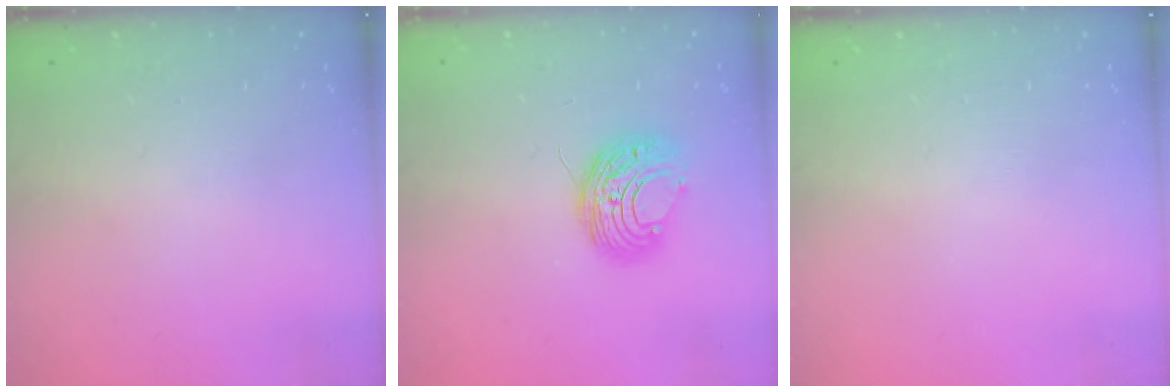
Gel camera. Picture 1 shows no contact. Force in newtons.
{"total": 9.0, "press": 9.0, "slide": 0.5}
{"total": 0.0}